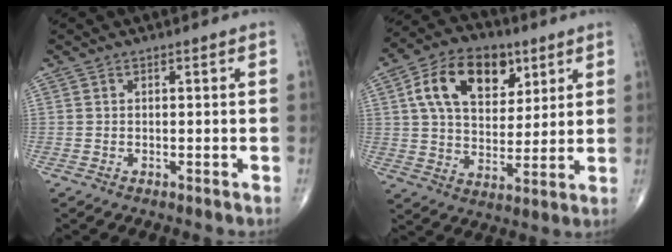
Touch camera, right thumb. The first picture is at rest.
{"total": 16.8, "force": [6.7, 10.6, 11.2], "torque": [-0.159, -0.012, 0.115]}